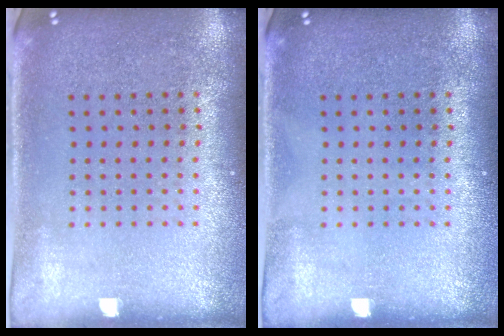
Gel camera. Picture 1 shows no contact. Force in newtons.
{"total": 0.0}